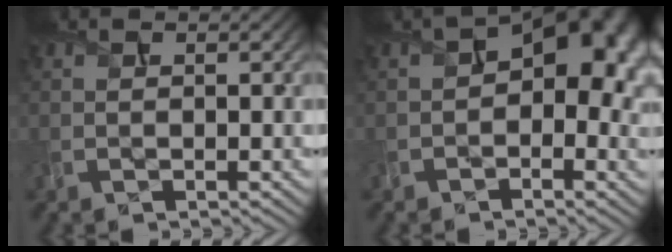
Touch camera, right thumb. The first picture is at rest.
{"total": 13.0, "force": [1.6, 8.0, 10.1], "torque": [-0.137, -0.007, 0.032]}